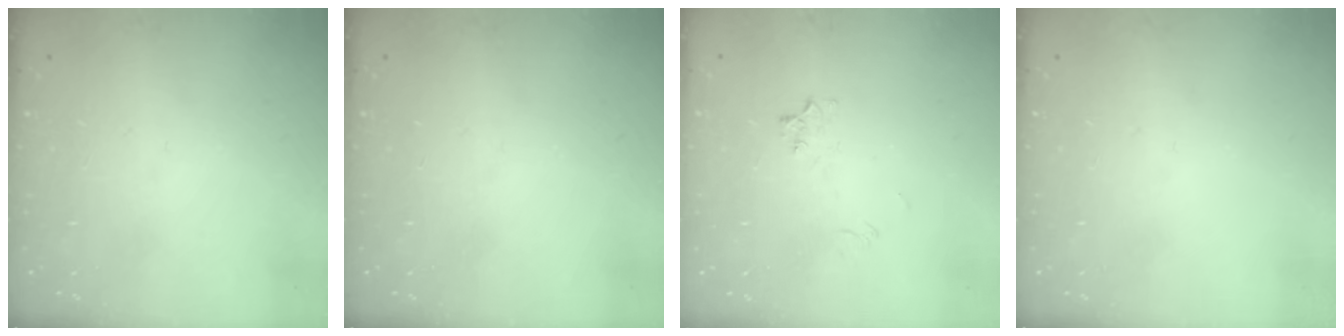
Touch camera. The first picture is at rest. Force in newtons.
{"total": 0.0}
{"total": 4.3, "press": 4.2, "slide": 0.5}
{"total": 0.0}